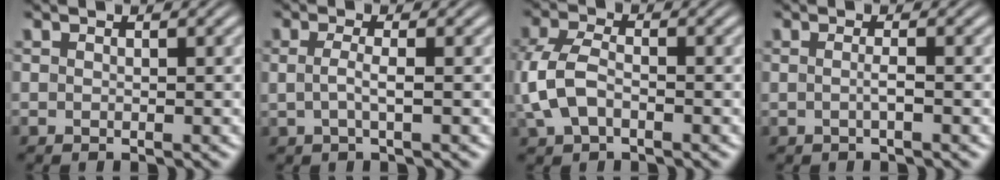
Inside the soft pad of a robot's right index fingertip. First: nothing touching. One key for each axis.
{"total": 1.7, "fx": -0.2, "fy": 0.4, "fz": 1.7, "tx": -0.041, "ty": -0.010, "tz": 0.001}
{"total": 5.4, "fx": -0.8, "fy": 3.9, "fz": 3.6, "tx": -0.106, "ty": -0.015, "tz": -0.007}
{"total": 1.0, "fx": -0.5, "fy": 0.0, "fz": 0.9, "tx": -0.021, "ty": -0.004, "tz": -0.007}